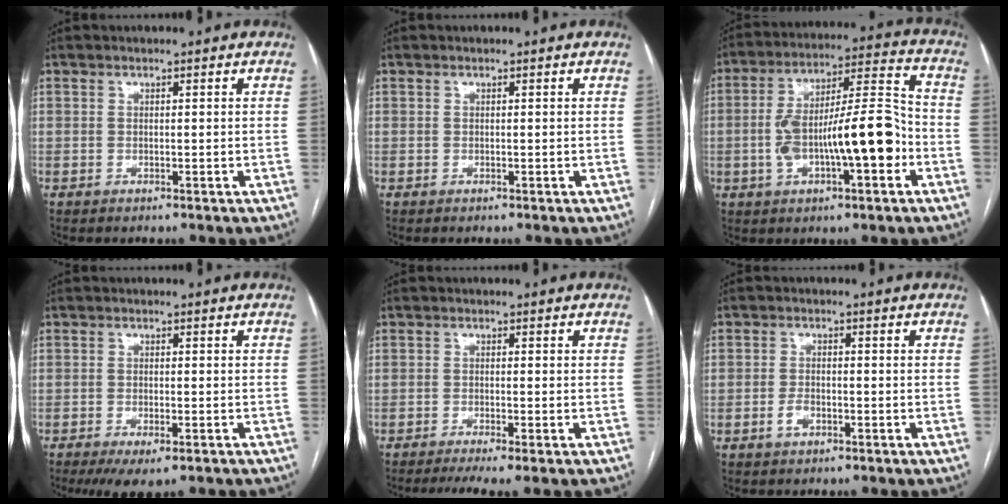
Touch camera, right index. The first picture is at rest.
{"total": 0.0}
{"total": 16.0, "force": [-3.6, 3.8, 15.1], "torque": [-0.264, 0.027, -0.053]}
{"total": 5.3, "force": [-3.5, 1.5, 3.7], "torque": [-0.057, -0.013, -0.051]}
{"total": 4.7, "force": [-3.2, 0.1, 3.4], "torque": [-0.054, -0.010, -0.053]}
{"total": 2.4, "force": [-1.0, 1.5, 1.5], "torque": [-0.031, 0.001, -0.016]}